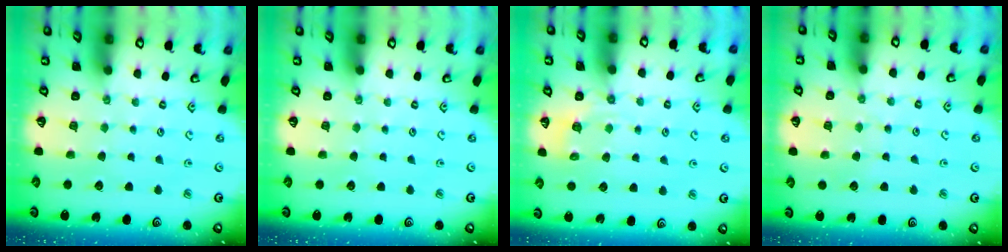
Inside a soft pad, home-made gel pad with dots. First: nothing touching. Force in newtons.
{"total": 0.0}
{"total": 4.3, "press": 4.0, "slide": 1.5}
{"total": 3.8, "press": 3.8, "slide": 0.5}